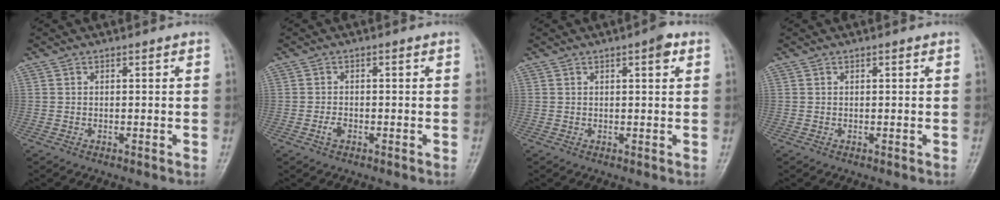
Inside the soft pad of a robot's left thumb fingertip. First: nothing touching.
{"total": 1.7, "force": [-0.8, 1.0, 1.1], "torque": [-0.024, 0.004, -0.017]}
{"total": 2.6, "force": [1.3, 0.7, 2.2], "torque": [-0.028, -0.001, 0.015]}
{"total": 0.0}